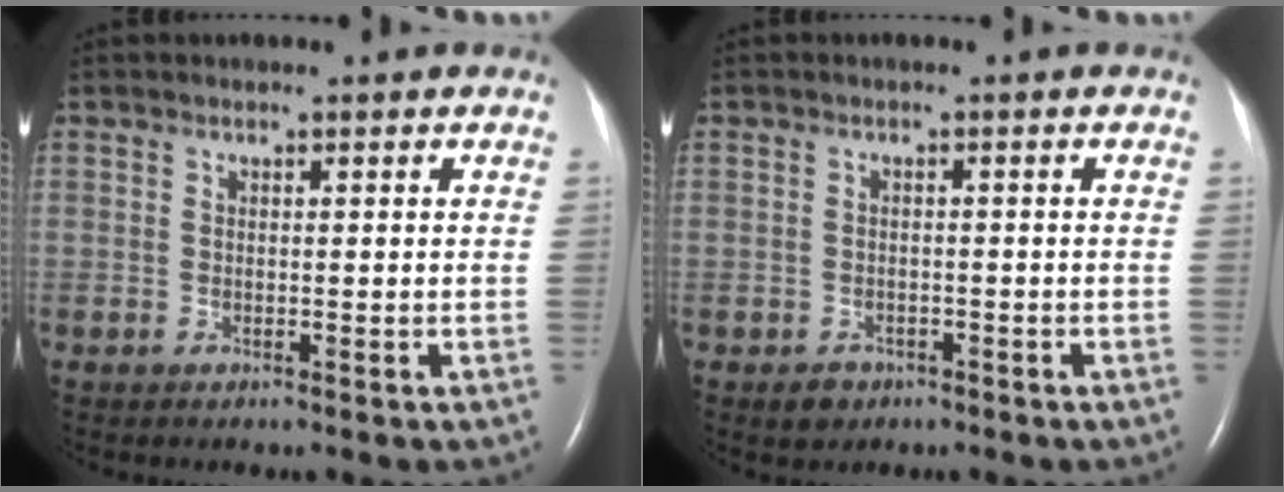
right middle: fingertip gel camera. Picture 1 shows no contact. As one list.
[{"total": 2.1, "force": [-1.3, 1.6, 0.4], "torque": [-0.012, 0.003, -0.015]}]